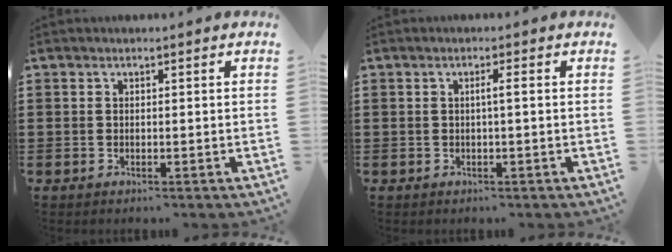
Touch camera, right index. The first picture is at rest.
{"total": 1.4, "force": [-0.1, -0.2, 1.4], "torque": [-0.025, -0.001, -0.004]}